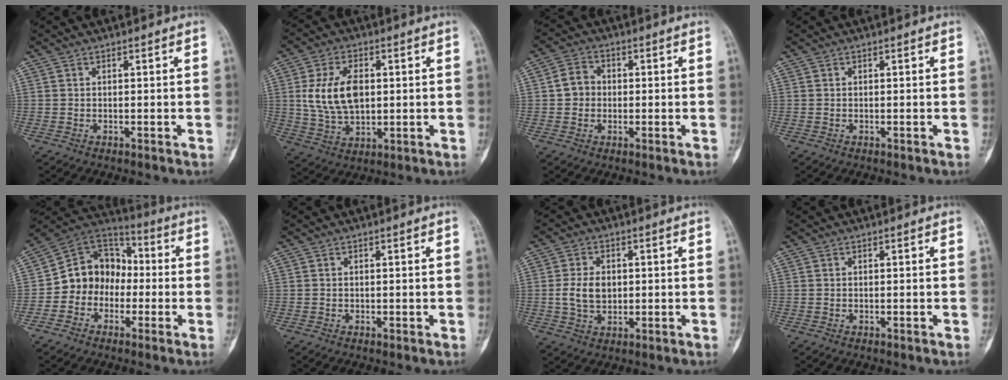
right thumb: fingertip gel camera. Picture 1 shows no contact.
{"total": 11.7, "force": [1.6, 7.1, 9.1], "torque": [-0.165, -0.004, 0.037]}
{"total": 4.5, "force": [0.0, 4.0, 2.0], "torque": [-0.022, 0.010, -0.007]}
{"total": 0.0}
{"total": 12.5, "force": [-2.2, 10.6, 6.1], "torque": [-0.059, 0.052, -0.054]}
{"total": 0.0}
{"total": 6.0, "force": [0.2, 4.2, 4.2], "torque": [-0.069, 0.000, 0.006]}
{"total": 0.0}